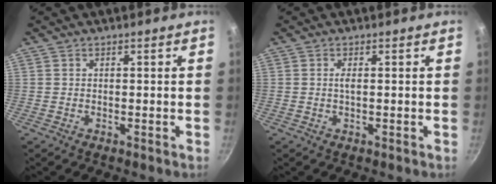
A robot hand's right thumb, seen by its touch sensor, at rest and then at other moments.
{"total": 1.1, "force": [0.1, 0.4, 1.1], "torque": [-0.021, 0.000, 0.001]}